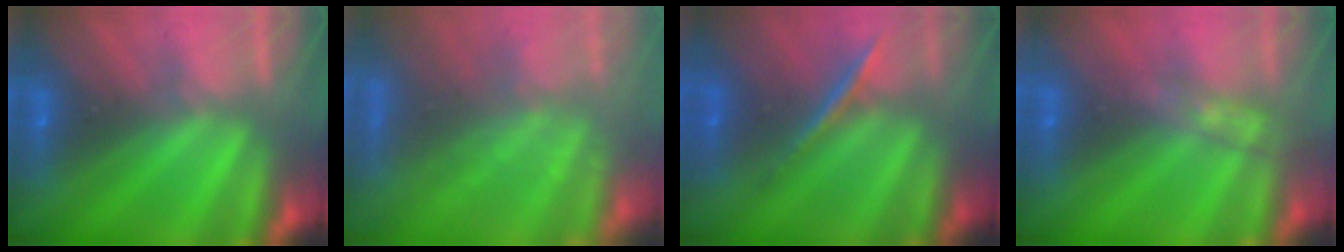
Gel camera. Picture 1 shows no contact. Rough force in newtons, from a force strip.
{"total": 10.2}
{"total": 2.0}
{"total": 2.8}